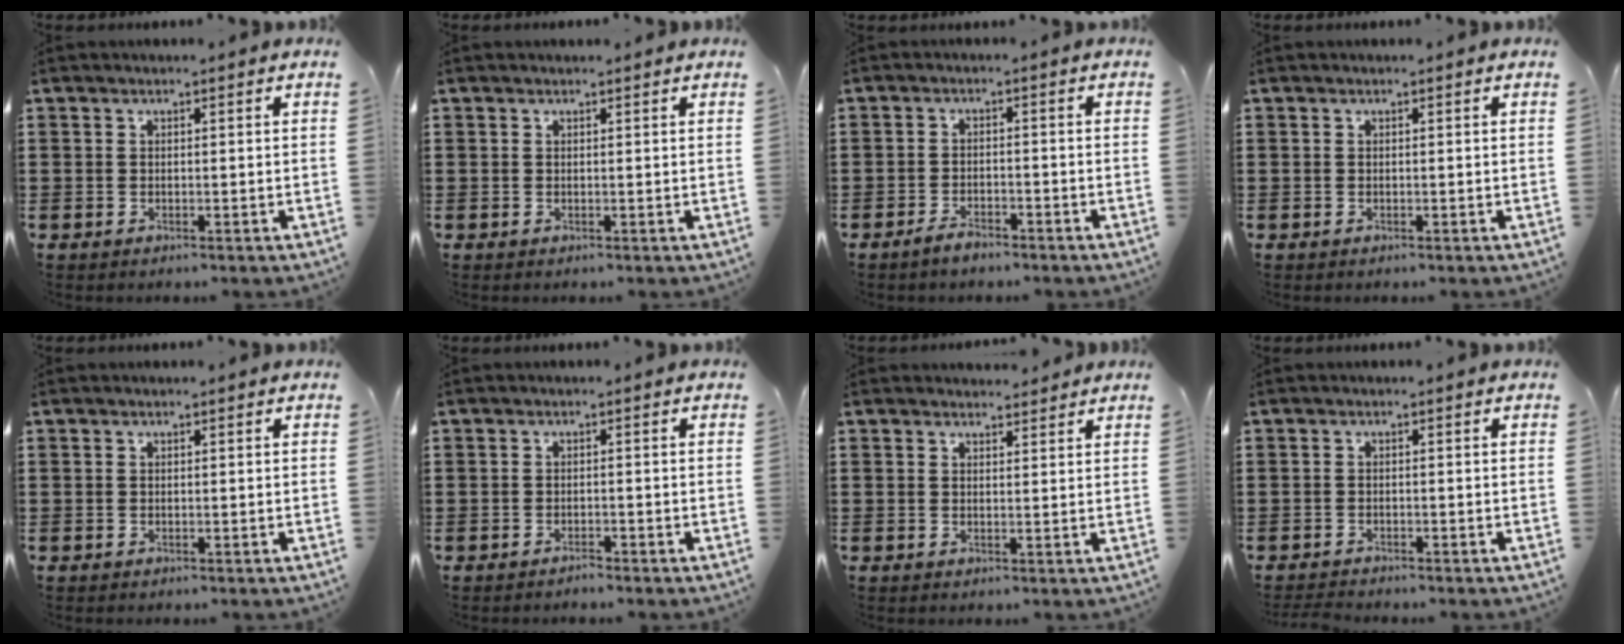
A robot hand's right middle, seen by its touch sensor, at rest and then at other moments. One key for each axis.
{"total": 0.0}
{"total": 2.3, "fx": -2.1, "fy": 0.5, "fz": 0.9, "tx": -0.019, "ty": 0.001, "tz": -0.039}
{"total": 0.0}
{"total": 0.0}
{"total": 1.0, "fx": -1.0, "fy": 0.0, "fz": 0.2, "tx": -0.008, "ty": -0.001, "tz": -0.020}
{"total": 1.7, "fx": 1.6, "fy": 0.4, "fz": 0.1, "tx": 0.002, "ty": 0.001, "tz": 0.030}
{"total": 1.6, "fx": -1.6, "fy": 0.1, "fz": 0.2, "tx": -0.009, "ty": -0.003, "tz": -0.033}